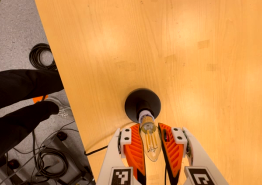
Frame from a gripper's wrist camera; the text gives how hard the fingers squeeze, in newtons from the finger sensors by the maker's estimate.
{"total": 22.4, "left": 24.3, "right": 20.5}